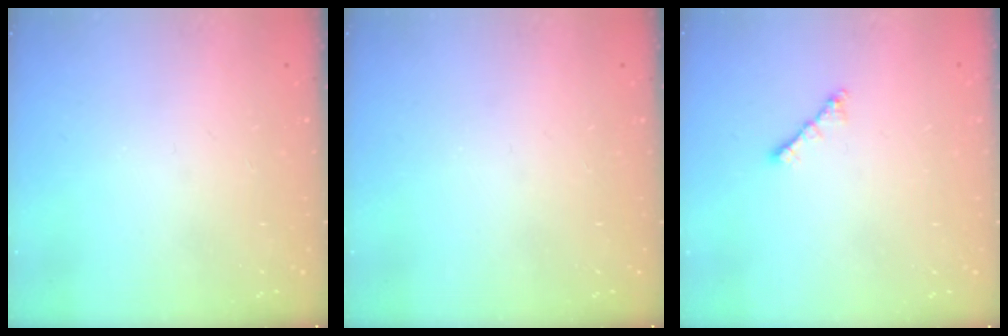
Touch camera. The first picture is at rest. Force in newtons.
{"total": 0.0}
{"total": 2.0, "press": 1.9, "slide": 0.6}